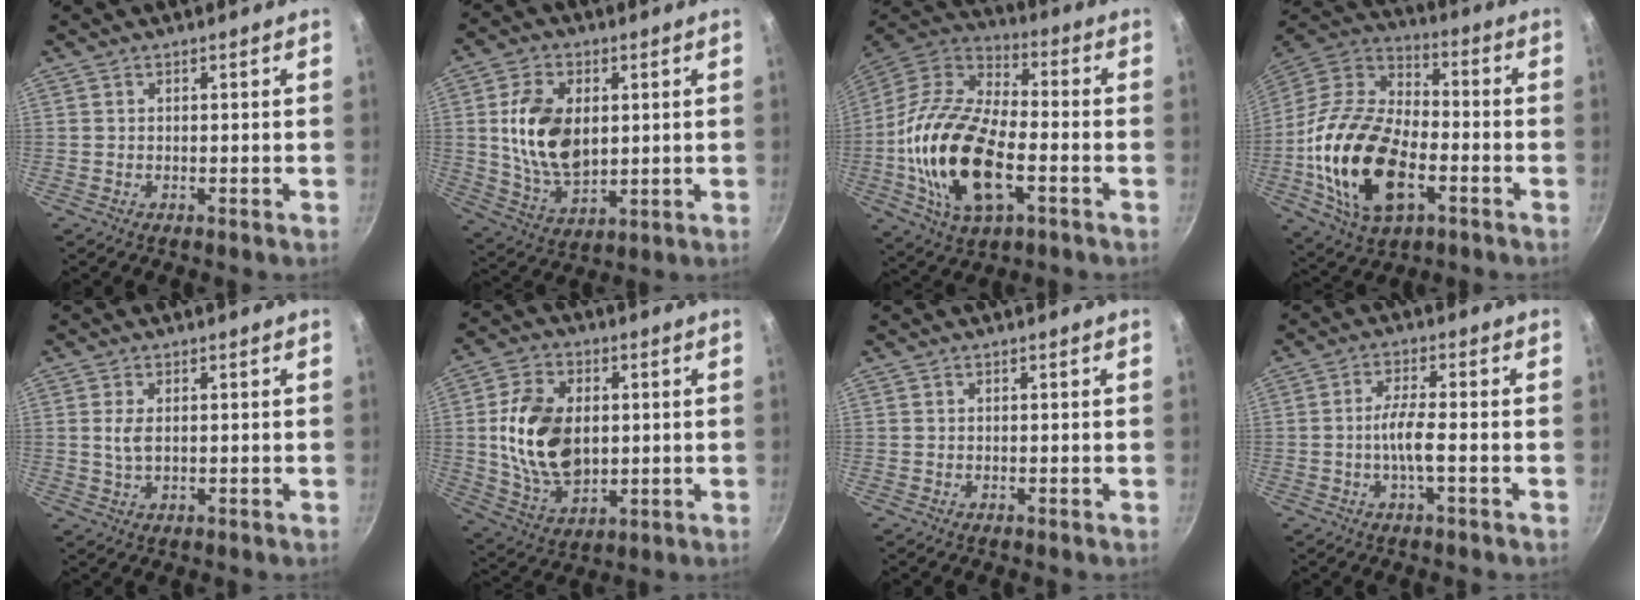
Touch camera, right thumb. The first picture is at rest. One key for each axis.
{"total": 14.3, "fx": 2.0, "fy": 9.2, "fz": 10.8, "tx": -0.182, "ty": -0.015, "tz": 0.046}
{"total": 22.8, "fx": -5.1, "fy": 11.8, "fz": 18.8, "tx": -0.356, "ty": 0.024, "tz": -0.102}
{"total": 24.1, "fx": -6.3, "fy": 13.9, "fz": 18.6, "tx": -0.341, "ty": 0.027, "tz": -0.123}
{"total": 3.2, "fx": 0.5, "fy": 1.7, "fz": 2.7, "tx": -0.051, "ty": -0.003, "tz": 0.012}
{"total": 16.6, "fx": 1.1, "fy": 11.1, "fz": 12.3, "tx": -0.208, "ty": -0.004, "tz": 0.029}
{"total": 0.0}
{"total": 5.0, "fx": -1.5, "fy": 0.6, "fz": 4.8, "tx": -0.099, "ty": 0.015, "tz": -0.034}